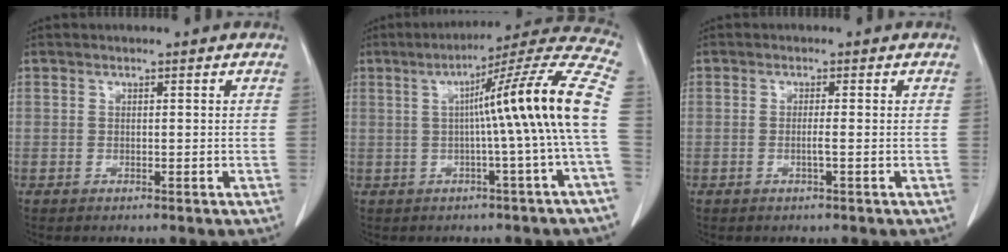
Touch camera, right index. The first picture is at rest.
{"total": 15.7, "force": [0.1, -2.2, 15.5], "torque": [-0.203, 0.024, -0.004]}
{"total": 1.2, "force": [-0.4, -0.1, 1.1], "torque": [-0.023, 0.000, -0.005]}